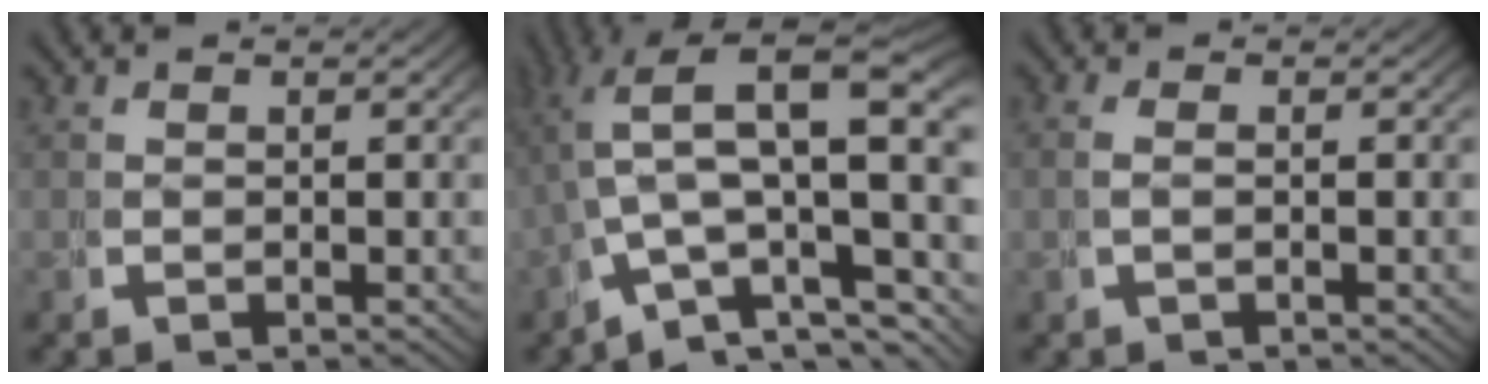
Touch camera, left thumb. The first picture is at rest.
{"total": 13.3, "force": [0.1, 8.3, 10.4], "torque": [-0.181, -0.033, 0.012]}
{"total": 1.1, "force": [-0.1, 0.0, 1.1], "torque": [-0.027, 0.002, -0.001]}